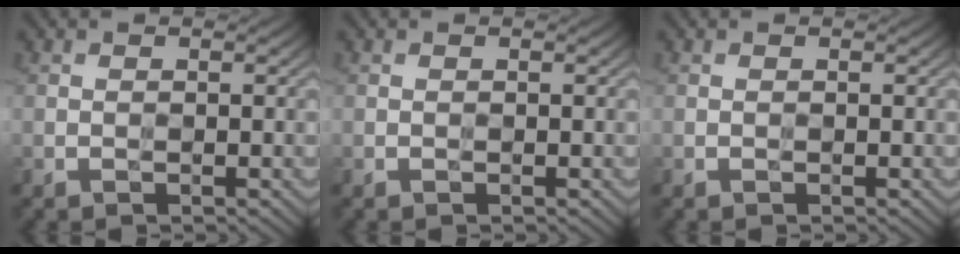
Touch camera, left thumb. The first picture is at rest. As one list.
[{"total": 0.0}, {"total": 0.0}]